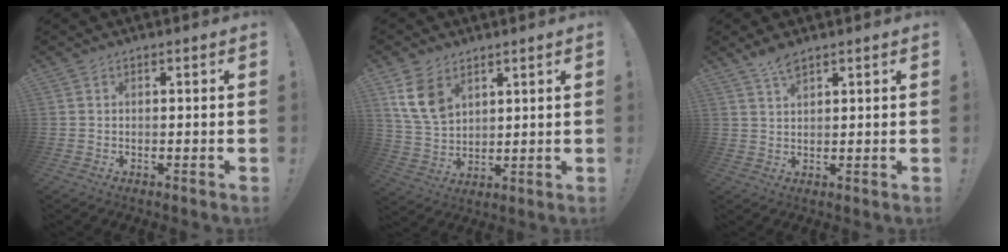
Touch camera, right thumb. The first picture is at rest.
{"total": 11.3, "force": [5.9, 7.7, 5.8], "torque": [-0.111, -0.019, 0.119]}
{"total": 4.0, "force": [3.0, 1.2, 2.3], "torque": [-0.049, -0.012, 0.054]}